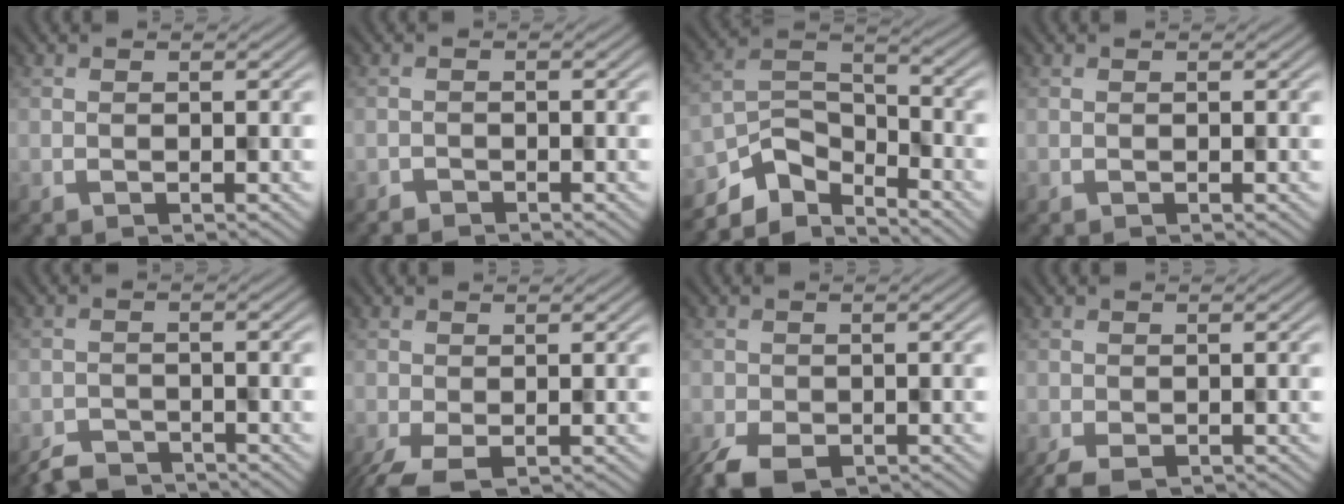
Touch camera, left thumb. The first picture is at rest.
{"total": 1.4, "force": [-1.3, 0.1, -0.4], "torque": [0.007, -0.006, -0.019]}
{"total": 7.1, "force": [-6.1, 2.5, 2.6], "torque": [-0.049, -0.008, -0.128]}
{"total": 0.0}
{"total": 3.3, "force": [-3.2, 0.8, 0.2], "torque": [-0.004, -0.010, -0.053]}
{"total": 4.3, "force": [-2.3, 1.6, 3.3], "torque": [-0.063, -0.014, -0.032]}
{"total": 4.9, "force": [-3.2, 2.5, 2.9], "torque": [-0.054, -0.021, -0.051]}
{"total": 3.2, "force": [-2.1, 1.3, 2.0], "torque": [-0.038, -0.011, -0.029]}